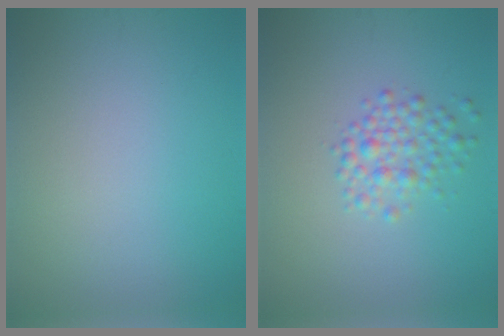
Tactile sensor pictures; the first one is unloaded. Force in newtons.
{"total": 2.6, "press": 2.6, "slide": 0.0}